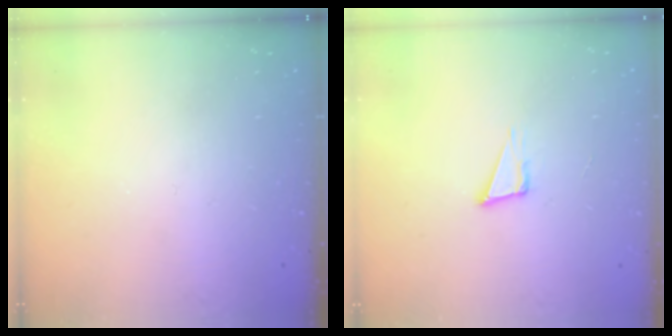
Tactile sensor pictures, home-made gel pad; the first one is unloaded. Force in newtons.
{"total": 5.1, "press": 3.9, "slide": 3.2}